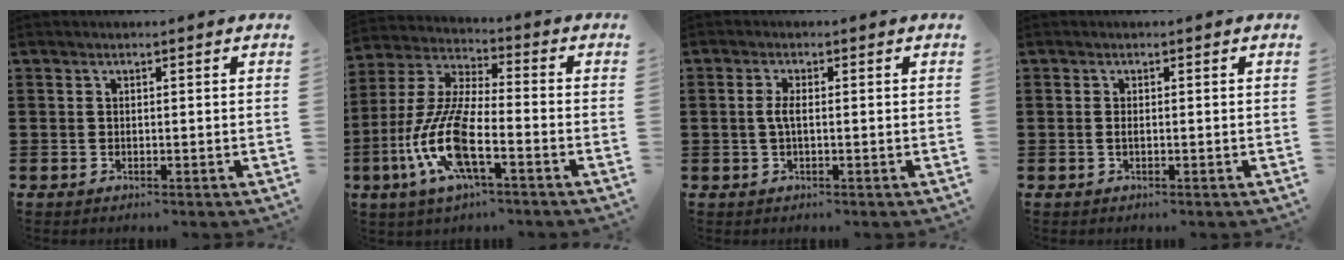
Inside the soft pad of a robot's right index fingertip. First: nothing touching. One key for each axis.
{"total": 11.9, "fx": -4.8, "fy": 3.2, "fz": 10.4, "tx": -0.255, "ty": -0.019, "tz": -0.099}
{"total": 2.4, "fx": -0.2, "fy": 0.7, "fz": 2.2, "tx": -0.057, "ty": -0.003, "tz": -0.010}
{"total": 0.6, "fx": -0.1, "fy": 0.2, "fz": 0.5, "tx": -0.011, "ty": -0.001, "tz": -0.001}